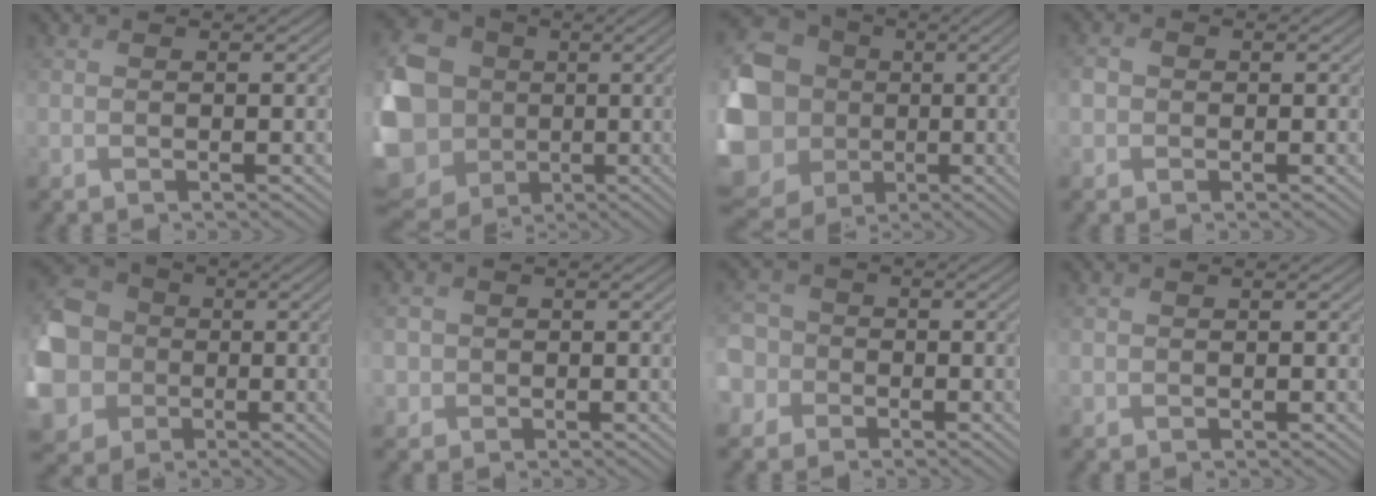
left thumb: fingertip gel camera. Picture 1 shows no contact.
{"total": 17.7, "force": [-1.7, 15.8, 7.7], "torque": [-0.230, -0.015, -0.041]}
{"total": 21.7, "force": [-4.0, 20.1, 7.2], "torque": [-0.228, 0.006, -0.066]}
{"total": 1.6, "force": [-0.3, 1.5, 0.4], "torque": [-0.010, 0.004, -0.012]}
{"total": 16.5, "force": [-3.4, 14.7, 6.7], "torque": [-0.224, -0.035, -0.089]}
{"total": 2.4, "force": [0.1, 2.4, 0.0], "torque": [-0.001, 0.003, -0.007]}
{"total": 6.3, "force": [-2.2, 5.7, 1.5], "torque": [-0.059, -0.005, -0.074]}
{"total": 0.7, "force": [0.3, 0.5, -0.3], "torque": [0.010, -0.001, 0.001]}